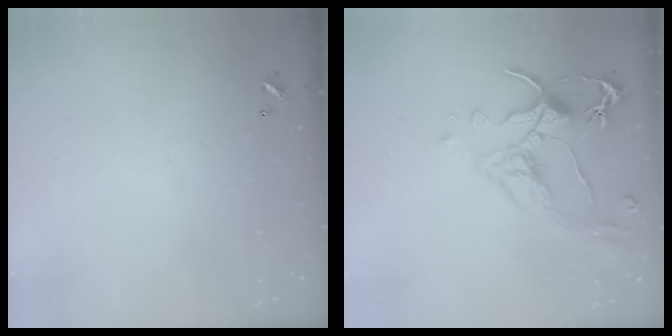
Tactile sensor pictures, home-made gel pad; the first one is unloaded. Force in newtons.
{"total": 2.6, "press": 2.2, "slide": 1.3}